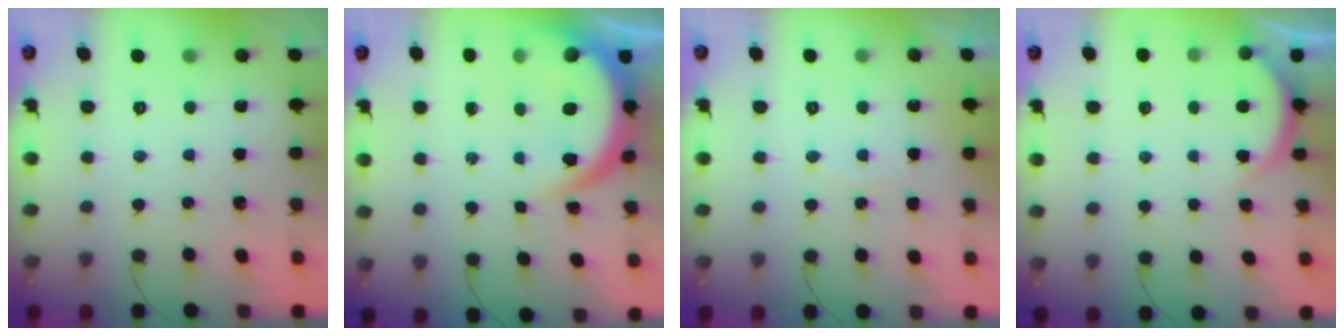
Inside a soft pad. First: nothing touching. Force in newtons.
{"total": 8.0, "press": 8.0, "slide": 0.9}
{"total": 4.2, "press": 4.2, "slide": 0.3}
{"total": 3.0, "press": 2.9, "slide": 0.5}